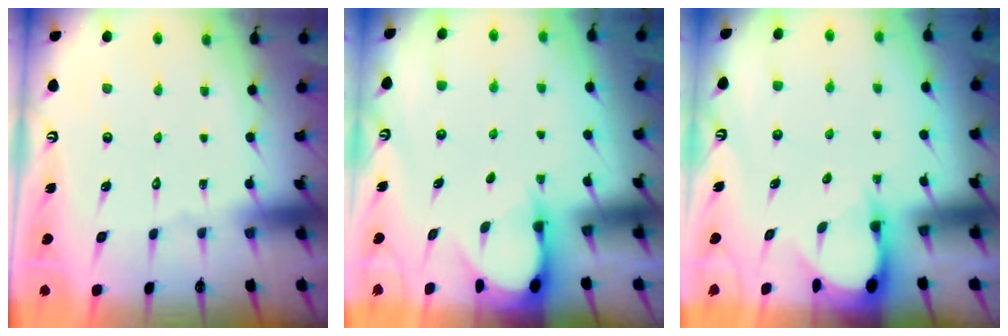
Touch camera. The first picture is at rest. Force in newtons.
{"total": 3.1, "press": 3.1, "slide": 0.4}
{"total": 3.4, "press": 3.4, "slide": 0.3}